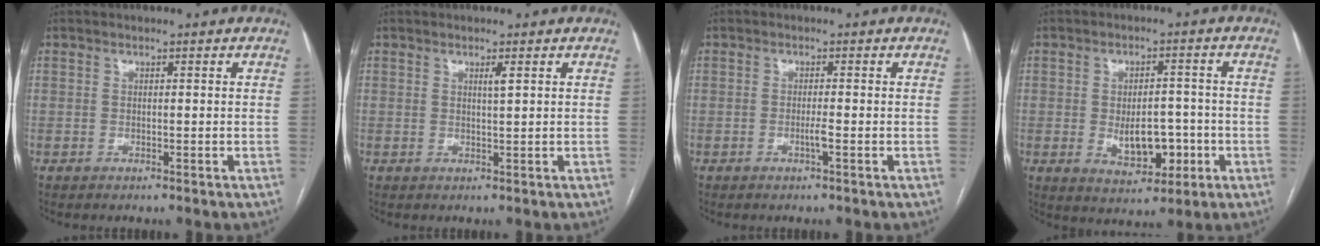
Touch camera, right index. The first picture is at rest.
{"total": 1.2, "force": [0.6, -0.1, 1.0], "torque": [-0.020, -0.003, 0.010]}
{"total": 1.3, "force": [-0.5, -0.2, 1.1], "torque": [-0.023, -0.001, -0.007]}
{"total": 7.4, "force": [-1.7, 4.0, 6.0], "torque": [-0.095, 0.003, -0.014]}